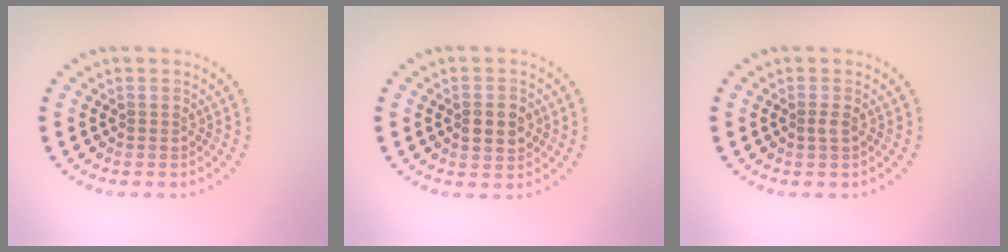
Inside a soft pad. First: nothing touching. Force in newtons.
{"total": 2.8, "press": 2.8, "slide": 0.1}
{"total": 0.7, "press": 0.6, "slide": 0.4}